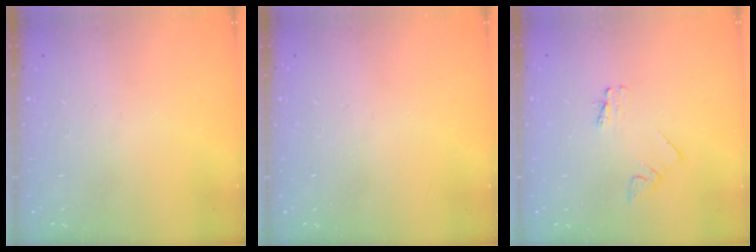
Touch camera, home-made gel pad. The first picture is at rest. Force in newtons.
{"total": 0.0}
{"total": 1.6, "press": 1.6, "slide": 0.2}